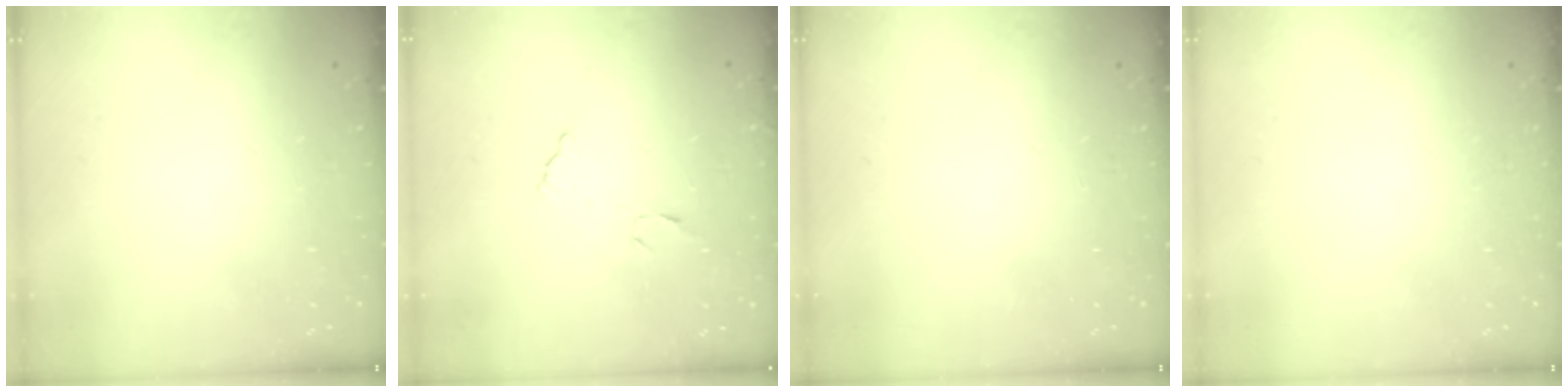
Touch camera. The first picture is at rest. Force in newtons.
{"total": 8.3, "press": 8.3, "slide": 0.6}
{"total": 0.0}
{"total": 0.0}